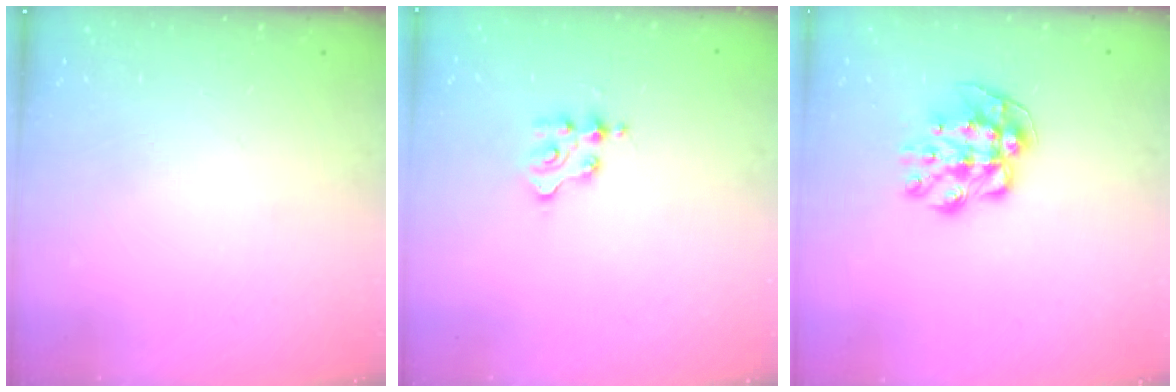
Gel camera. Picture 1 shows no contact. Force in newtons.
{"total": 2.3, "press": 2.3, "slide": 0.3}
{"total": 9.6, "press": 9.6, "slide": 0.4}